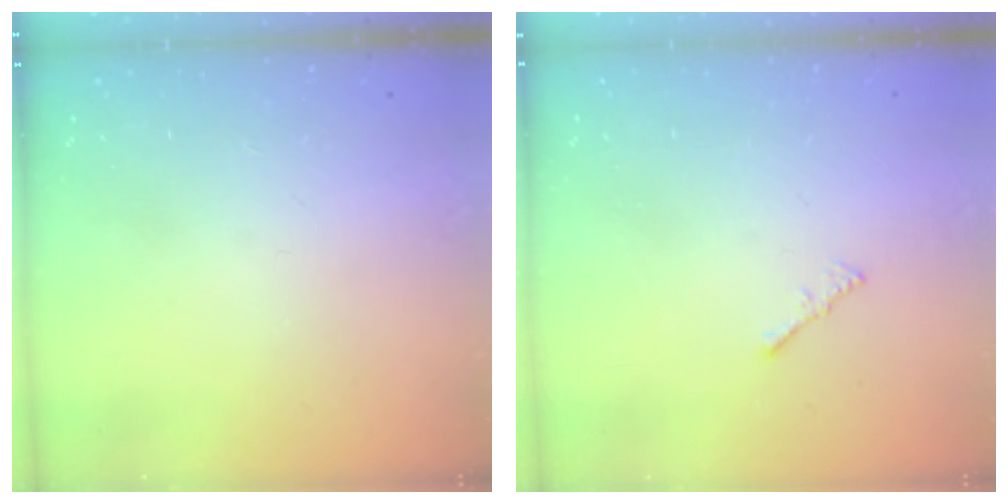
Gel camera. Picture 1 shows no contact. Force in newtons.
{"total": 0.7, "press": 0.6, "slide": 0.3}